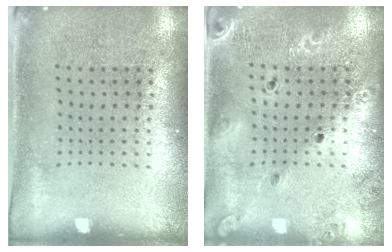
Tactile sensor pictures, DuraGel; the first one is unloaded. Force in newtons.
{"total": 1.7, "press": 1.7, "slide": 0.4}